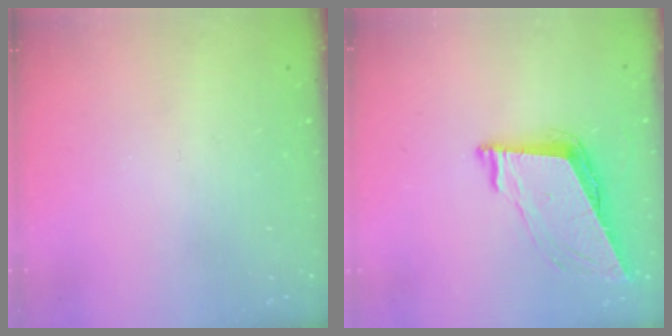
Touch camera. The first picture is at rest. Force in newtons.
{"total": 9.3, "press": 8.8, "slide": 3.2}